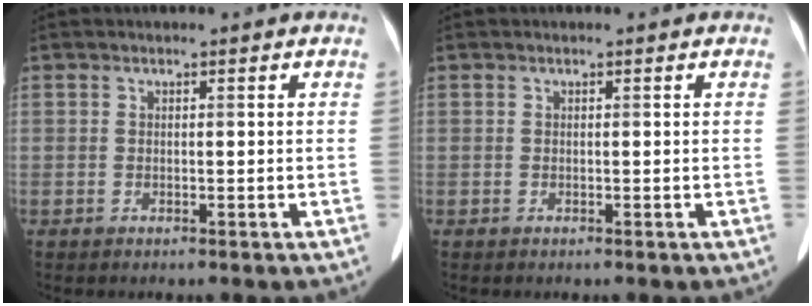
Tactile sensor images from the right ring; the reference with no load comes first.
{"total": 0.0}